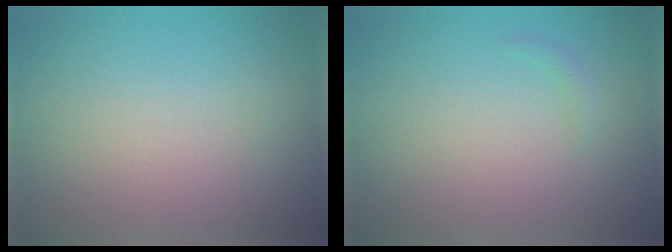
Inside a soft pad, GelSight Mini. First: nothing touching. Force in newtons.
{"total": 0.7, "press": 0.7, "slide": 0.1}